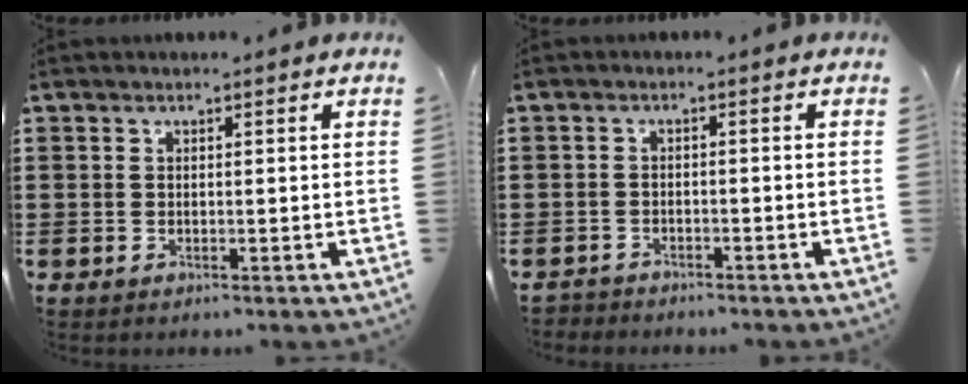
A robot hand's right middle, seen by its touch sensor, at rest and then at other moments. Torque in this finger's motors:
{"motor_torque": [0.17, 0.12, -0.03, -0.01]}